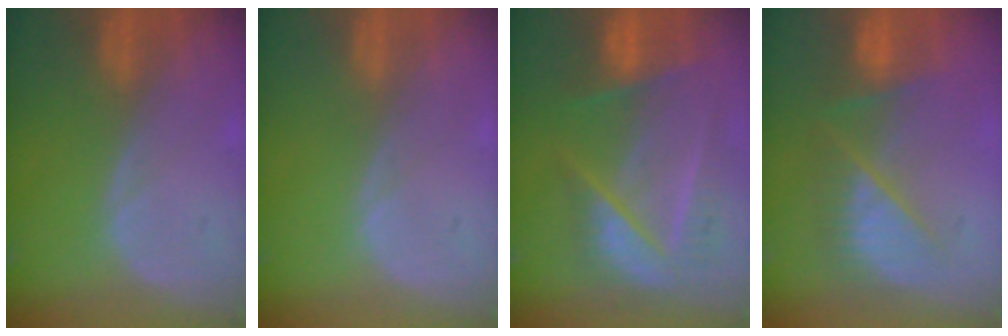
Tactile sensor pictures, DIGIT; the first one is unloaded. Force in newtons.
{"total": 0.0}
{"total": 9.0, "press": 8.1, "slide": 3.8}
{"total": 7.2, "press": 7.1, "slide": 0.6}